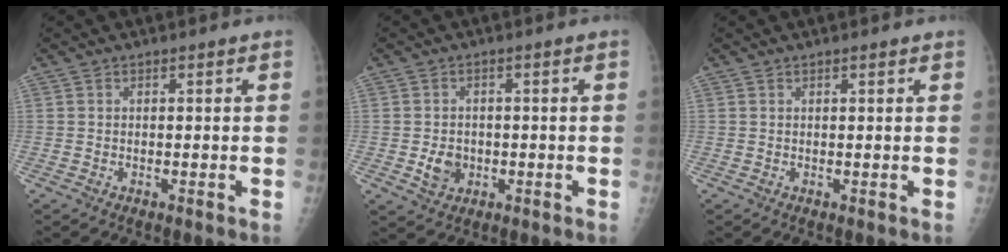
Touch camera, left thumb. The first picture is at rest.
{"total": 4.1, "force": [-0.8, 3.4, 2.2], "torque": [-0.024, 0.003, -0.007]}
{"total": 0.6, "force": [0.5, 0.0, 0.4], "torque": [-0.008, -0.002, 0.008]}